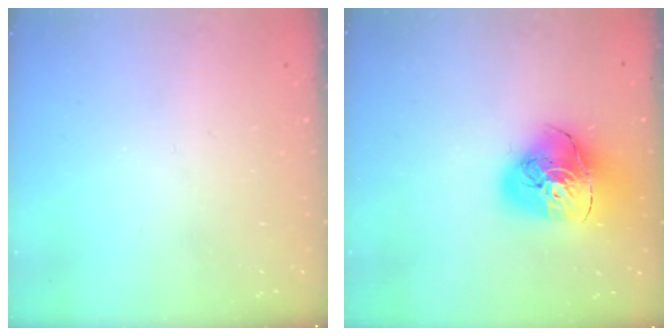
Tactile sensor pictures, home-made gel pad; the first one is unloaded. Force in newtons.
{"total": 18.7, "press": 18.6, "slide": 2.1}